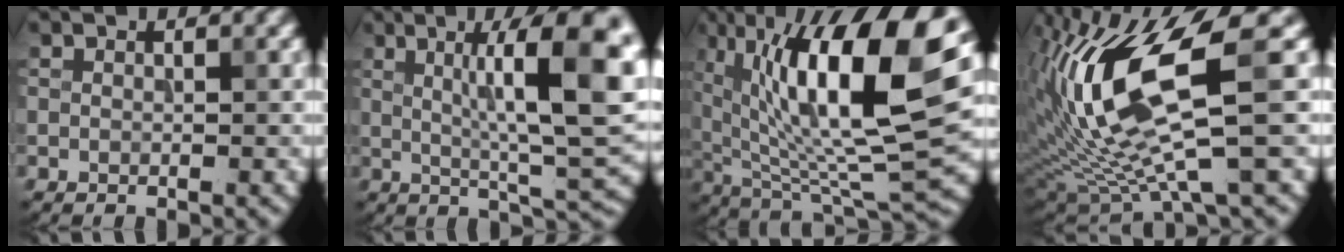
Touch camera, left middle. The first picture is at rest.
{"total": 11.4, "force": [2.0, 2.4, 11.0], "torque": [-0.150, 0.012, 0.030]}
{"total": 16.8, "force": [4.8, 5.8, 15.0], "torque": [-0.255, 0.007, 0.077]}
{"total": 11.9, "force": [2.1, 3.3, 11.2], "torque": [-0.223, -0.010, 0.046]}